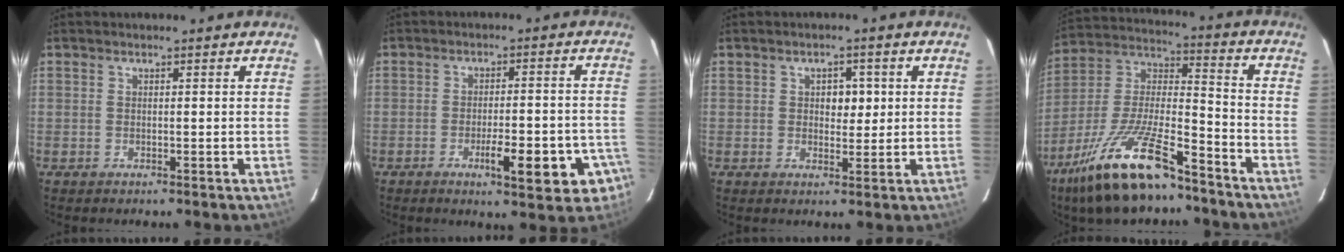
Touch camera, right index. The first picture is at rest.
{"total": 10.2, "force": [-4.9, 2.3, 8.6], "torque": [-0.098, 0.013, -0.057]}
{"total": 3.3, "force": [0.7, 2.1, 2.5], "torque": [-0.031, 0.006, 0.012]}
{"total": 19.0, "force": [-13.4, 3.9, 12.9], "torque": [-0.276, -0.022, -0.247]}